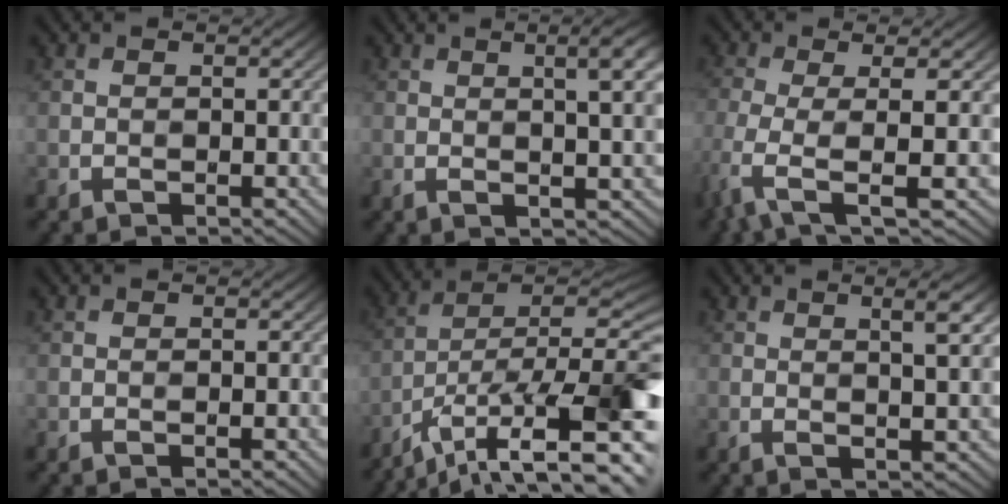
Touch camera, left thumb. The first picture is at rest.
{"total": 5.7, "force": [1.9, 0.9, 5.3], "torque": [-0.076, 0.010, 0.035]}
{"total": 5.7, "force": [-0.3, 1.2, 5.5], "torque": [-0.106, -0.001, -0.019]}
{"total": 0.0}
{"total": 15.2, "force": [-7.3, 5.3, 12.3], "torque": [-0.207, -0.003, -0.115]}
{"total": 3.7, "force": [1.9, 0.2, 3.2], "torque": [-0.049, 0.007, 0.030]}